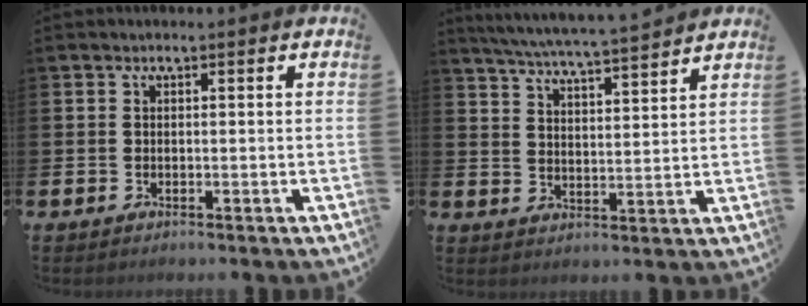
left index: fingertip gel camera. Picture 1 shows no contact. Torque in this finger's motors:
{"motor_torque": [0.94, -1.20, 0.44, 0.11]}